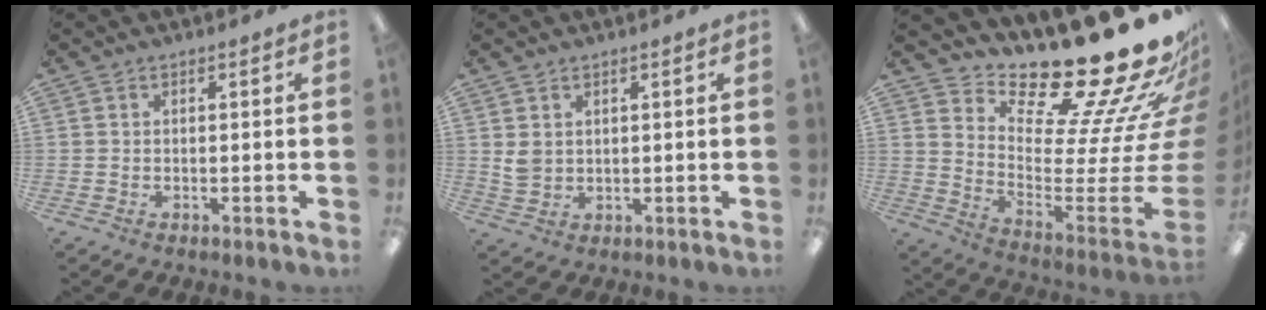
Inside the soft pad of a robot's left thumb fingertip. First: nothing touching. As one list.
[{"total": 3.3, "force": [1.7, 2.4, 1.4], "torque": [-0.021, -0.003, 0.032]}, {"total": 28.1, "force": [22.6, 6.5, 15.4], "torque": [-0.172, -0.211, 0.391]}]